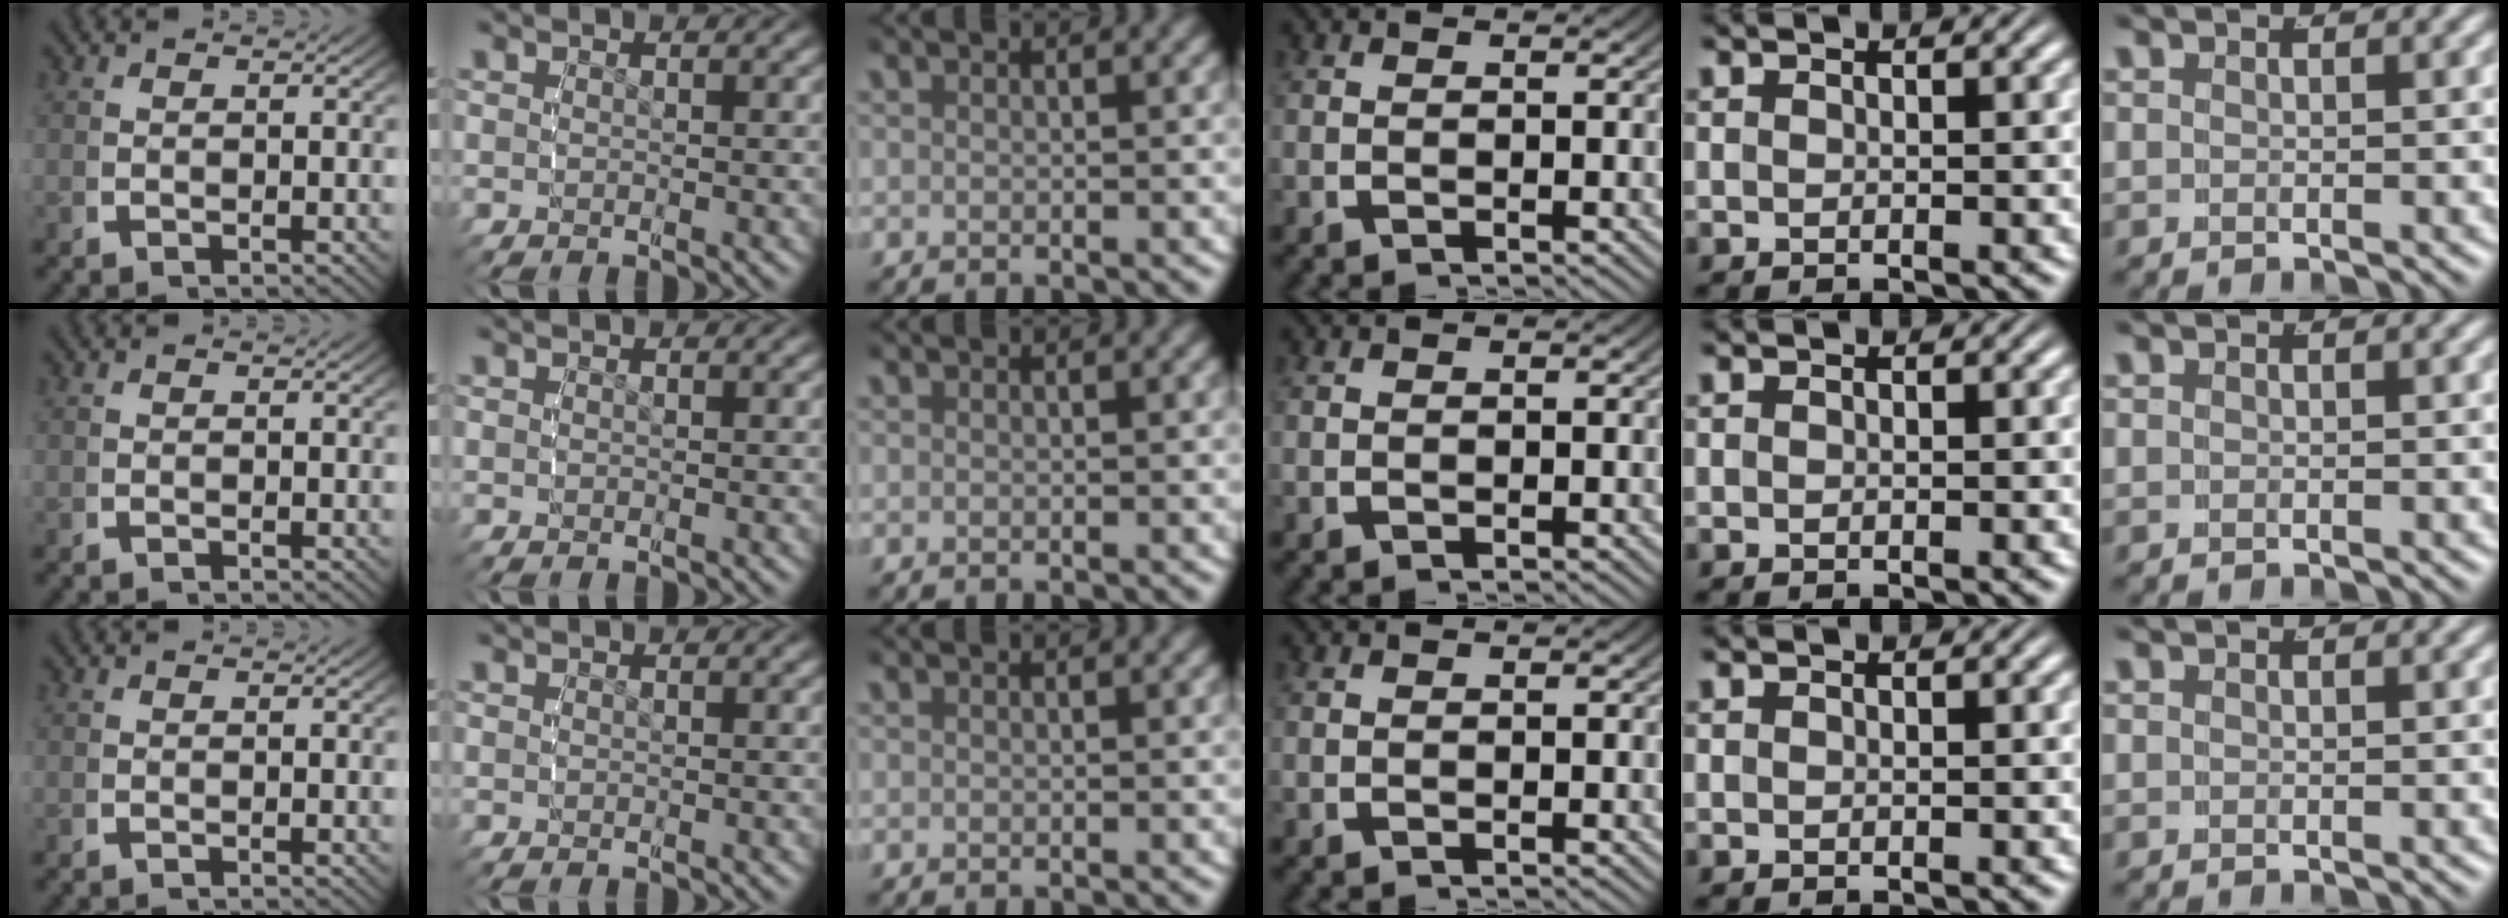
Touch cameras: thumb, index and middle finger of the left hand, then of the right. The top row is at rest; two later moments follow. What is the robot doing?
{"motion": "reach", "object": "paper"}